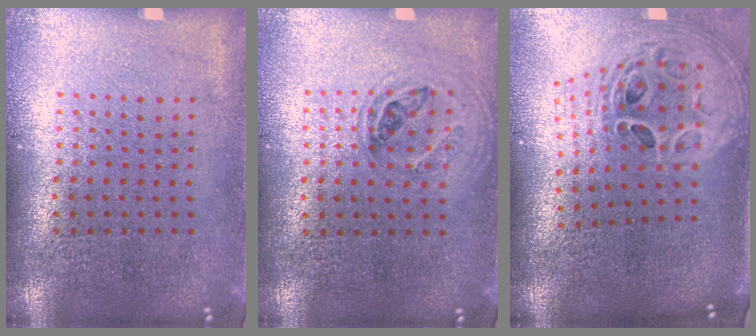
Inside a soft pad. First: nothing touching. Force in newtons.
{"total": 1.1, "press": 1.0, "slide": 0.5}
{"total": 2.6, "press": 1.9, "slide": 1.8}